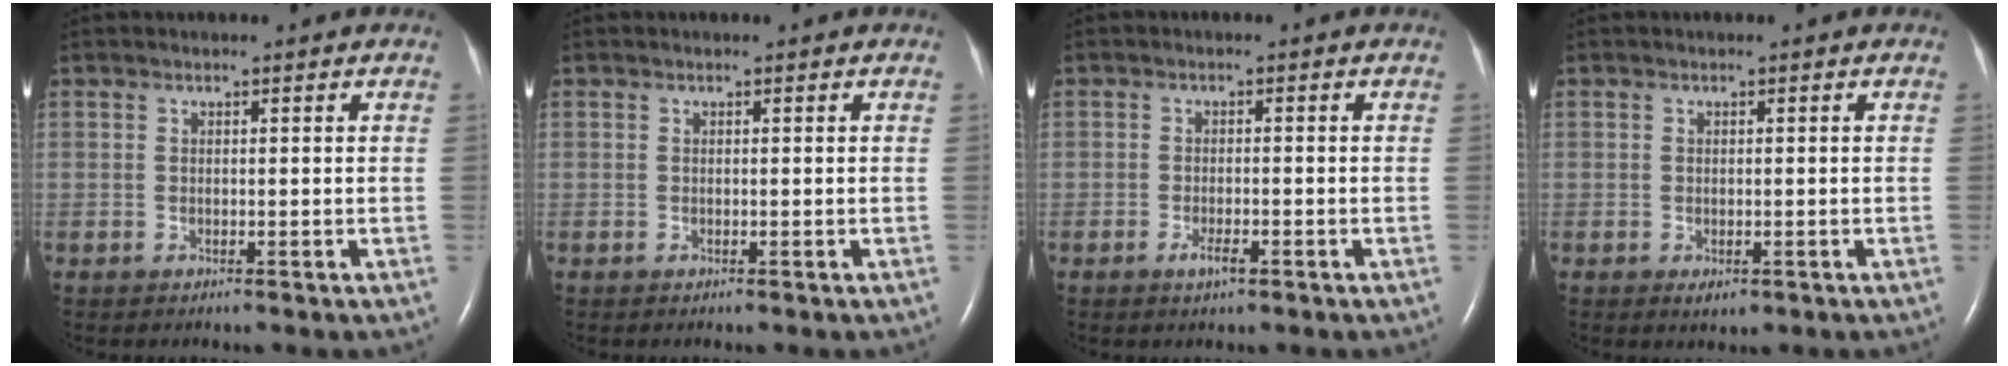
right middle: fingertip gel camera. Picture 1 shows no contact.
{"total": 0.0}
{"total": 2.2, "force": [-1.2, 0.6, 1.7], "torque": [-0.034, -0.001, -0.021]}
{"total": 1.4, "force": [-0.6, 0.8, 1.0], "torque": [-0.015, -0.002, -0.002]}